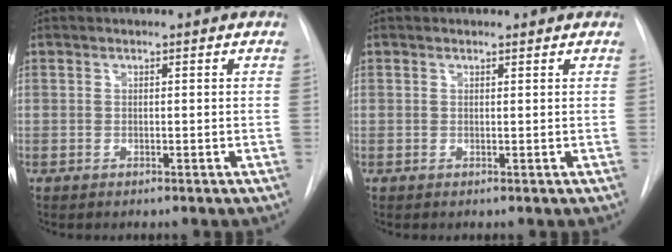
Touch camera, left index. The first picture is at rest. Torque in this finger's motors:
{"motor_torque": [0.20, -0.05, -0.07, 0.00]}